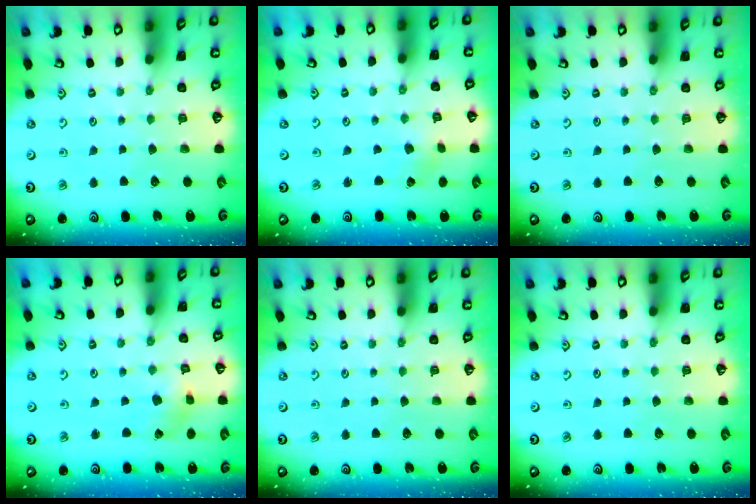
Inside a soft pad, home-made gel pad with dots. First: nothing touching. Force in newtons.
{"total": 0.0}
{"total": 0.0}
{"total": 1.6, "press": 1.5, "slide": 0.4}
{"total": 0.0}
{"total": 0.0}